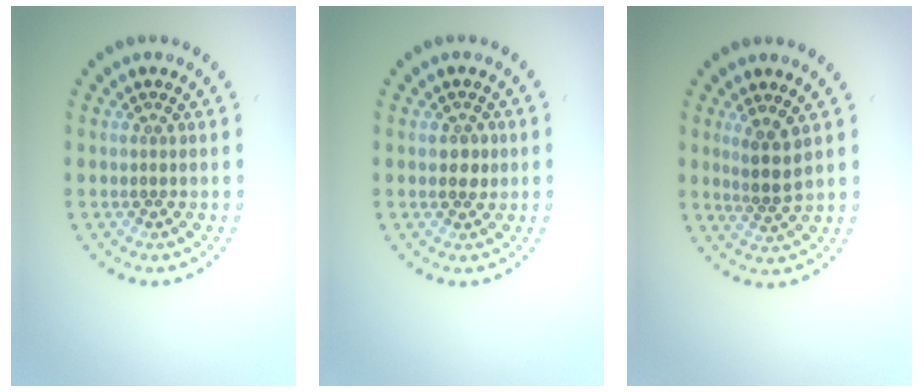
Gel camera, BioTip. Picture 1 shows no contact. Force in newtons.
{"total": 1.4, "press": 1.4, "slide": 0.2}
{"total": 2.5, "press": 2.0, "slide": 1.4}